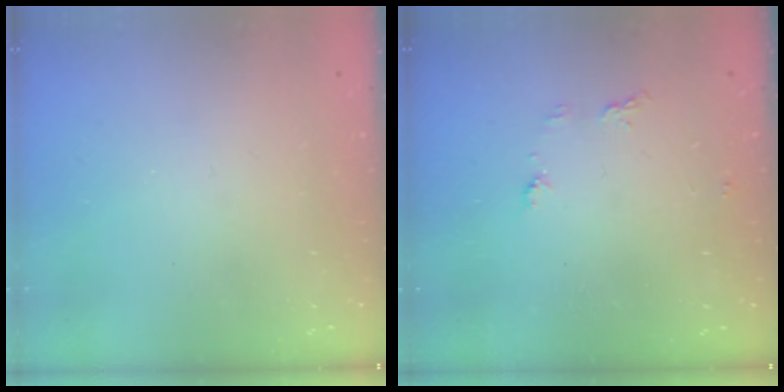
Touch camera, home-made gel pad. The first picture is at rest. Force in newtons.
{"total": 4.8, "press": 4.7, "slide": 0.5}